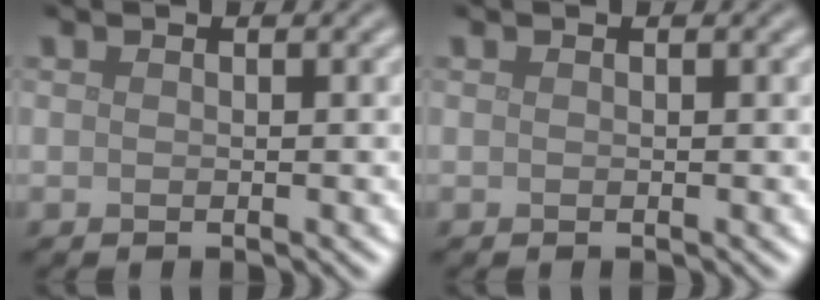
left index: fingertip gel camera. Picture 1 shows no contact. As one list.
[{"total": 0.0}]